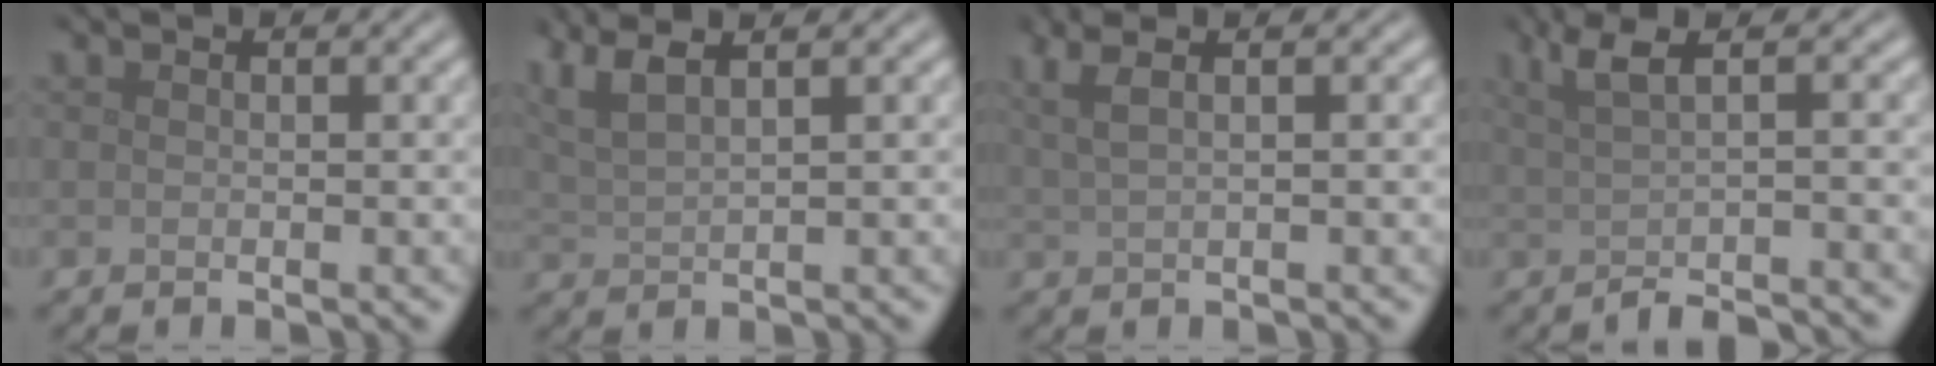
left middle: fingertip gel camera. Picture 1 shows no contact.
{"total": 4.6, "force": [3.0, 1.3, 3.2], "torque": [-0.064, 0.023, 0.050]}
{"total": 4.3, "force": [2.5, 1.7, 3.0], "torque": [-0.049, 0.021, 0.024]}
{"total": 3.9, "force": [-0.2, 1.2, 3.7], "torque": [-0.044, 0.002, -0.009]}